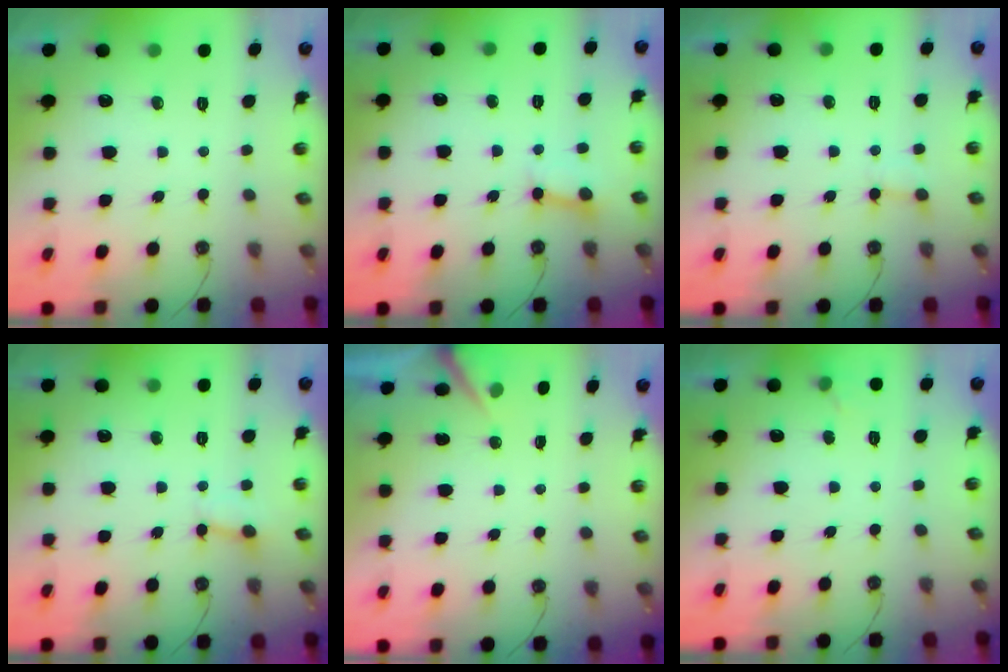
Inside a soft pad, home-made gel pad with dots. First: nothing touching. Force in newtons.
{"total": 4.4, "press": 4.3, "slide": 0.7}
{"total": 6.1, "press": 6.1, "slide": 0.4}
{"total": 3.0, "press": 2.9, "slide": 0.4}
{"total": 2.9, "press": 2.9, "slide": 0.2}
{"total": 4.9, "press": 4.8, "slide": 0.5}